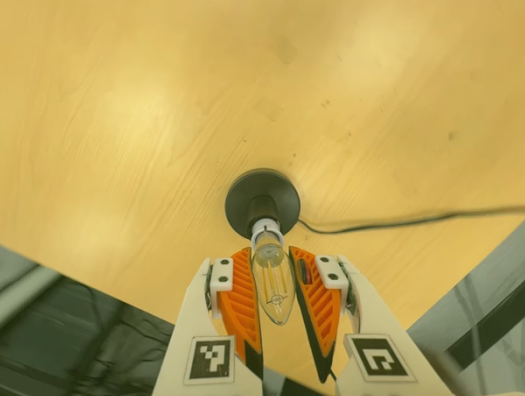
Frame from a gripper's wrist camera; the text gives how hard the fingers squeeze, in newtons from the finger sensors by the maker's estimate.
{"total": 10.6, "left": 9.4, "right": 11.9}